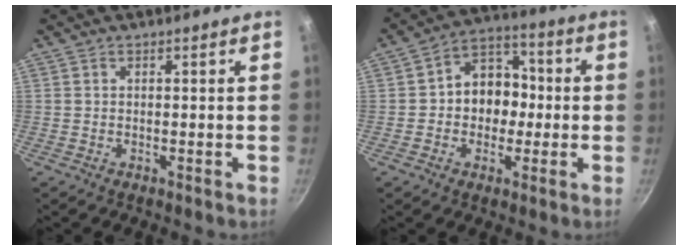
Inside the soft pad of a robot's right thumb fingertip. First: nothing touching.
{"total": 10.6, "force": [-0.6, 8.7, 6.0], "torque": [-0.032, 0.032, -0.024]}